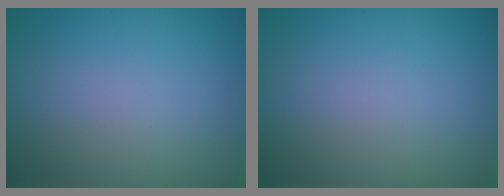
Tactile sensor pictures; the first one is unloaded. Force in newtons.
{"total": 0.0}